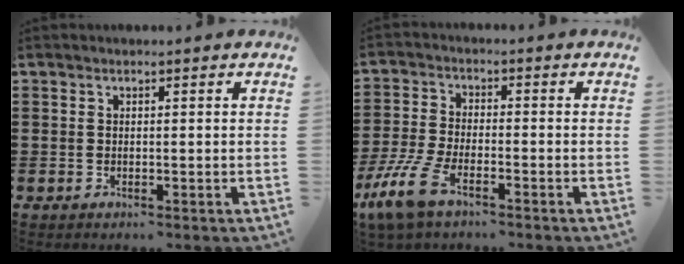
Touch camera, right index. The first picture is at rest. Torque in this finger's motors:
{"motor_torque": [0.49, -0.35, 0.48, 0.12]}